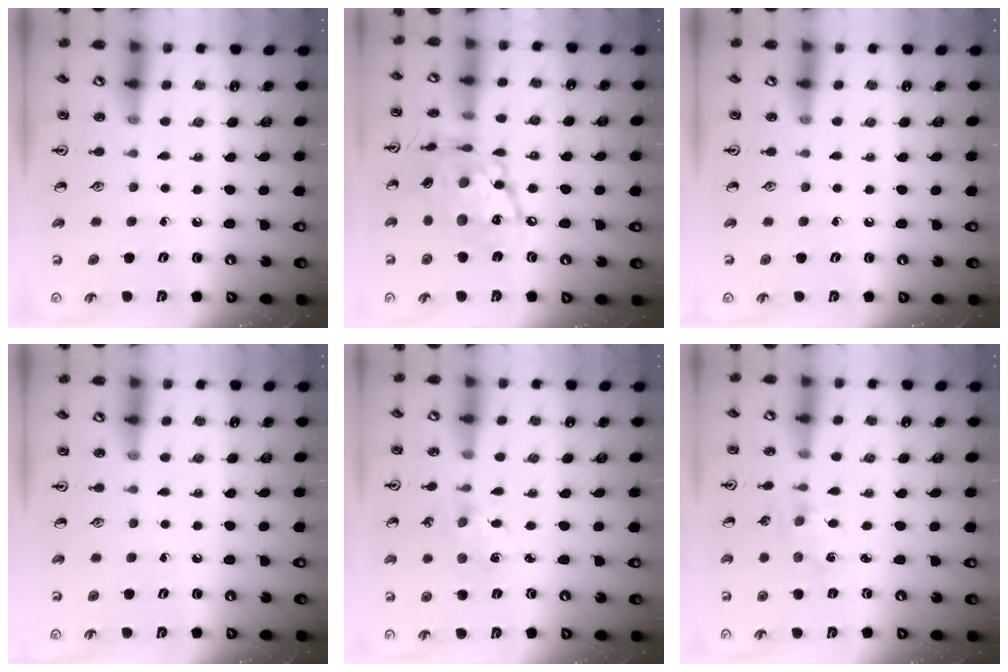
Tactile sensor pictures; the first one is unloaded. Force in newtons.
{"total": 16.4, "press": 16.3, "slide": 1.5}
{"total": 0.0}
{"total": 0.0}
{"total": 2.3, "press": 2.3, "slide": 0.3}
{"total": 1.1, "press": 1.1, "slide": 0.2}